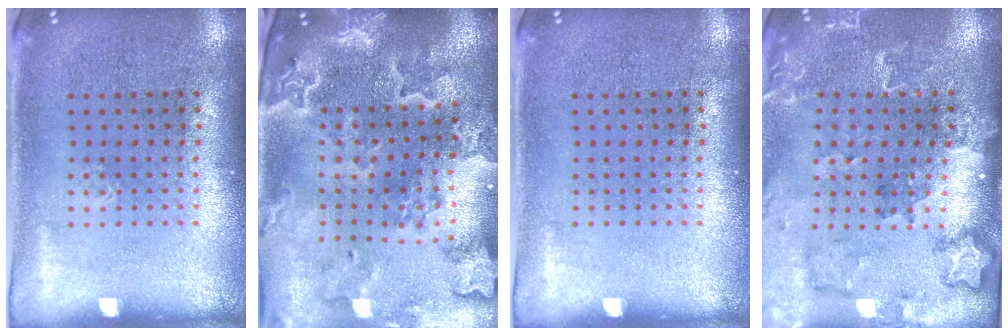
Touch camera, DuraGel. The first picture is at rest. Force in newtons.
{"total": 3.1, "press": 2.8, "slide": 1.3}
{"total": 0.0}
{"total": 1.8, "press": 1.8, "slide": 0.2}